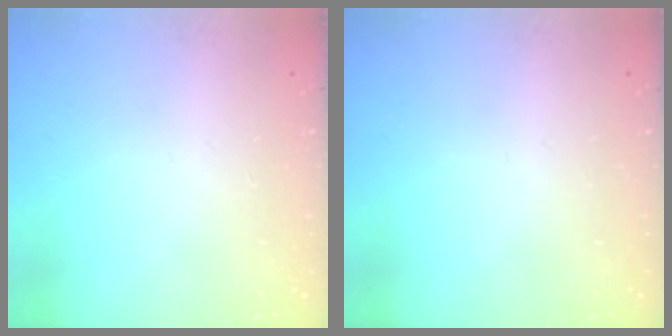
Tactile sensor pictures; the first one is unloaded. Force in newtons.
{"total": 0.0}